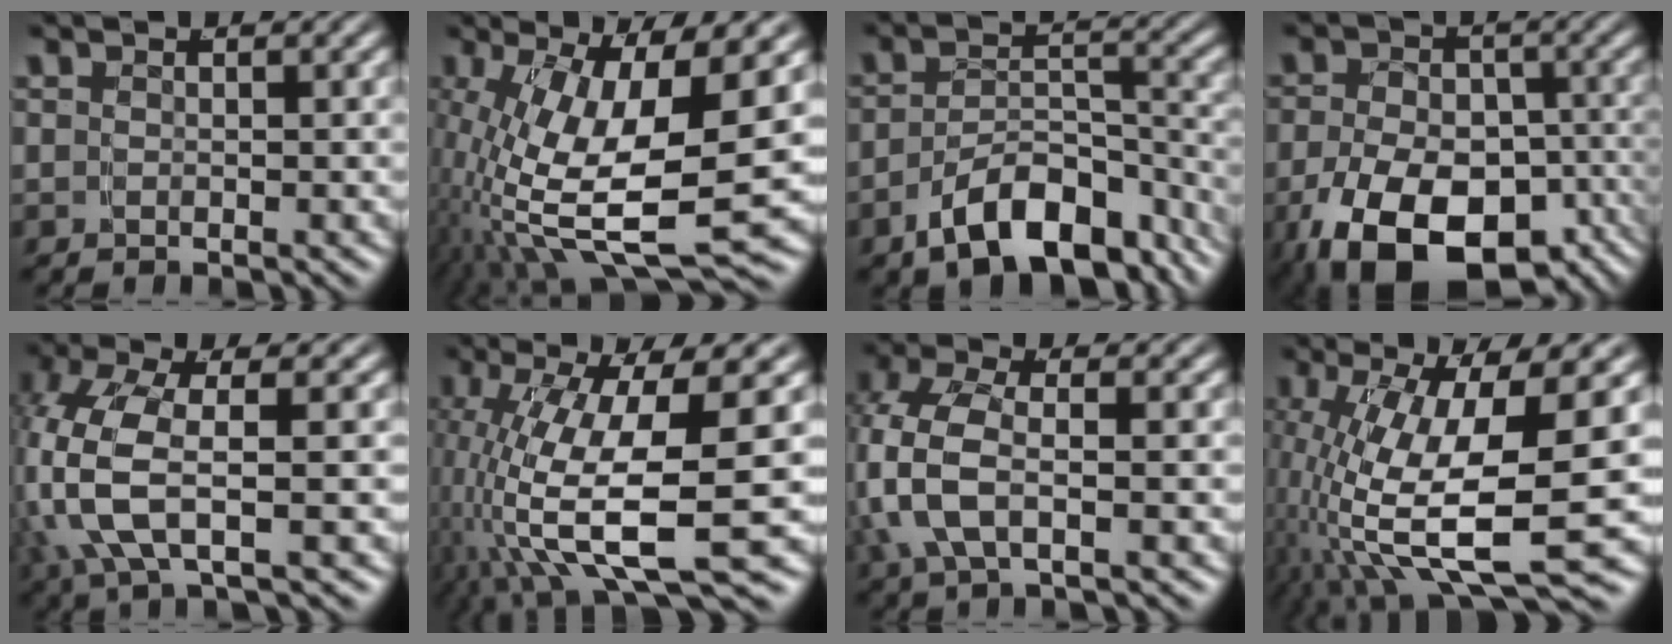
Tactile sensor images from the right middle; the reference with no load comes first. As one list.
[{"total": 13.8, "force": [-1.0, 6.9, 11.9], "torque": [-0.219, -0.033, 0.002]}, {"total": 10.1, "force": [-7.1, 4.7, 5.5], "torque": [-0.068, -0.010, -0.105]}, {"total": 13.4, "force": [-8.3, 7.6, 7.2], "torque": [-0.131, -0.060, -0.105]}, {"total": 6.3, "force": [-0.1, 3.0, 5.5], "torque": [-0.140, -0.016, 0.006]}, {"total": 11.5, "force": [-2.8, 5.3, 9.8], "torque": [-0.202, -0.050, -0.012]}, {"total": 5.6, "force": [0.1, 3.6, 4.3], "torque": [-0.122, -0.013, 0.006]}, {"total": 12.5, "force": [-2.2, 6.1, 10.7], "torque": [-0.217, -0.045, -0.006]}]